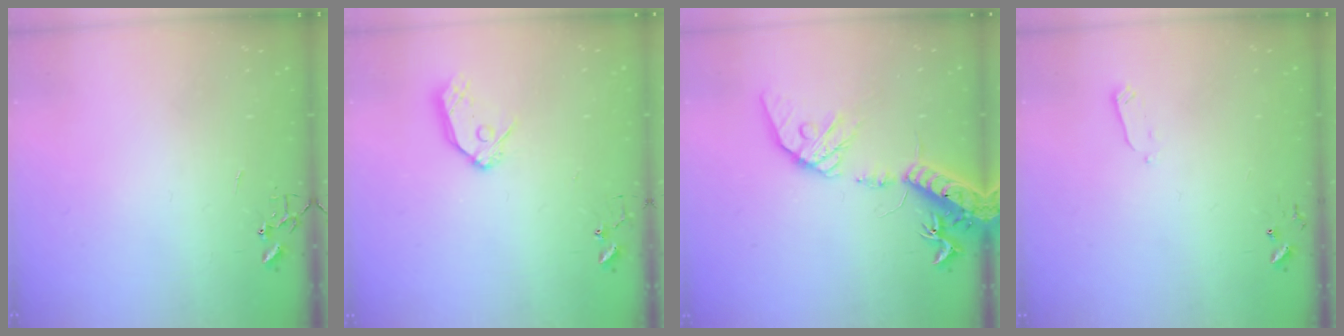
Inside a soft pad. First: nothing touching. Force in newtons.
{"total": 11.0, "press": 10.9, "slide": 1.1}
{"total": 18.0, "press": 17.7, "slide": 3.3}
{"total": 2.4, "press": 2.3, "slide": 0.4}